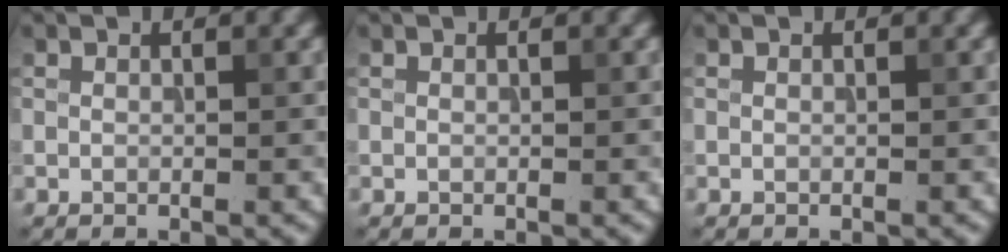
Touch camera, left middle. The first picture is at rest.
{"total": 0.0}
{"total": 0.0}